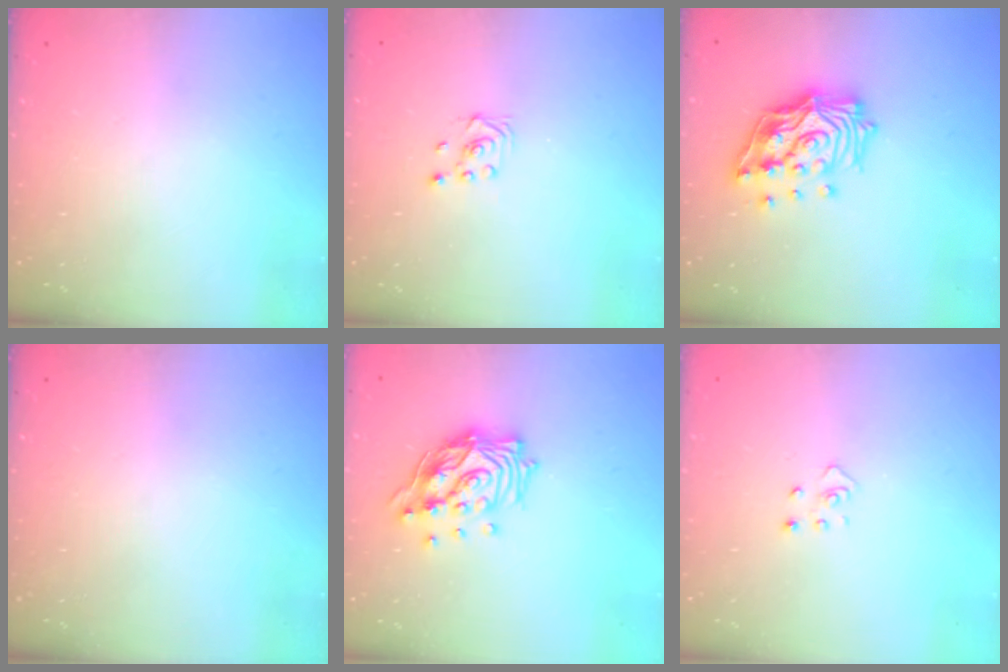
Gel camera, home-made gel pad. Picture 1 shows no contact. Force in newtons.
{"total": 1.6, "press": 1.4, "slide": 0.9}
{"total": 17.7, "press": 17.6, "slide": 2.0}
{"total": 0.0}
{"total": 15.2, "press": 15.2, "slide": 1.1}
{"total": 3.3, "press": 3.3, "slide": 0.3}